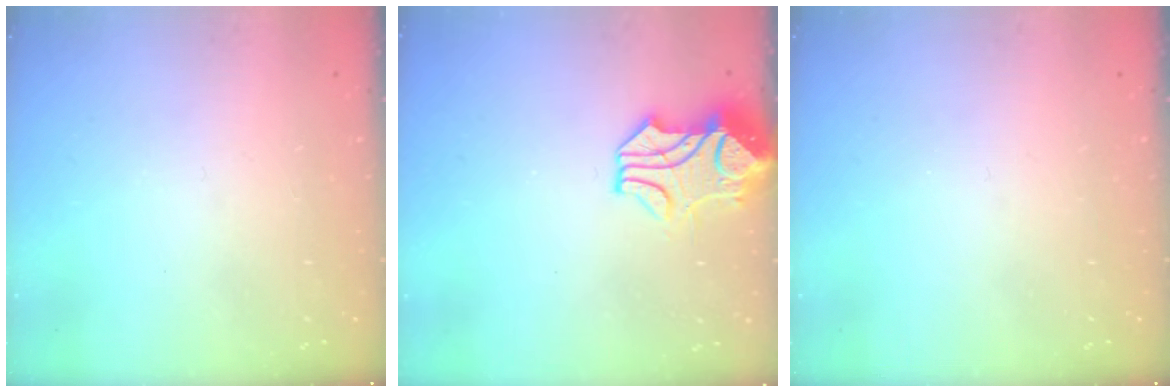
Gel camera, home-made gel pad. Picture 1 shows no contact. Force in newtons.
{"total": 2.0, "press": 1.8, "slide": 1.0}
{"total": 0.0}